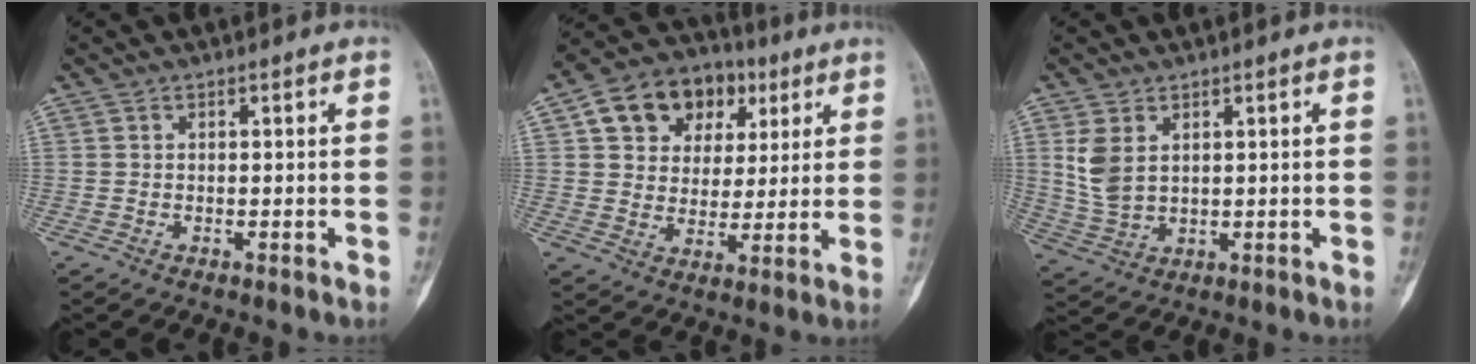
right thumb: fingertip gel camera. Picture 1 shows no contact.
{"total": 15.0, "force": [5.9, 11.6, 7.4], "torque": [-0.076, 0.003, 0.094]}
{"total": 6.5, "force": [2.1, 4.3, 4.4], "torque": [-0.084, -0.008, 0.055]}